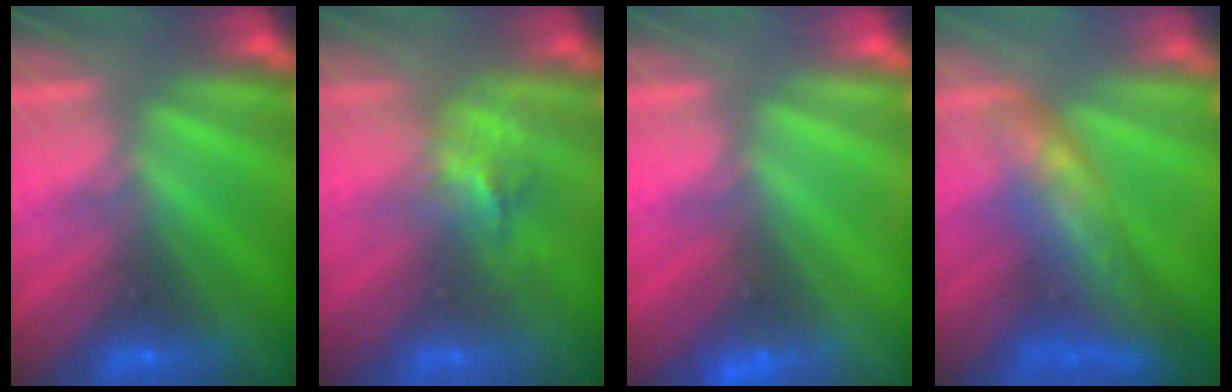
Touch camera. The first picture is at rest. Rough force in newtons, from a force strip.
{"total": 2.8}
{"total": 2.4}
{"total": 8.6}